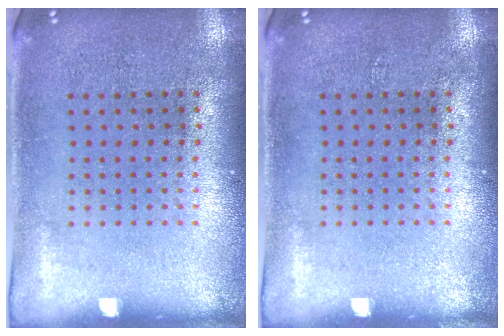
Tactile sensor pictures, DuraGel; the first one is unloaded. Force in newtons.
{"total": 0.0}